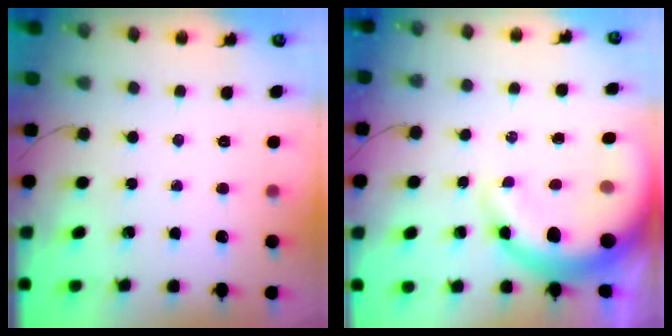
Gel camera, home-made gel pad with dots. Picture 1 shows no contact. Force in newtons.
{"total": 14.7, "press": 14.3, "slide": 3.4}